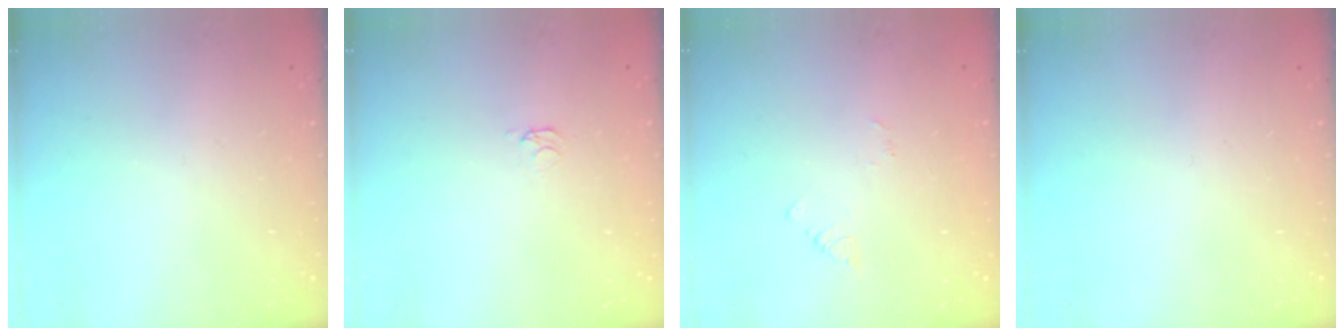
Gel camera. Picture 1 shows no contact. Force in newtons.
{"total": 1.6, "press": 1.6, "slide": 0.4}
{"total": 2.4, "press": 2.4, "slide": 0.3}
{"total": 0.0}